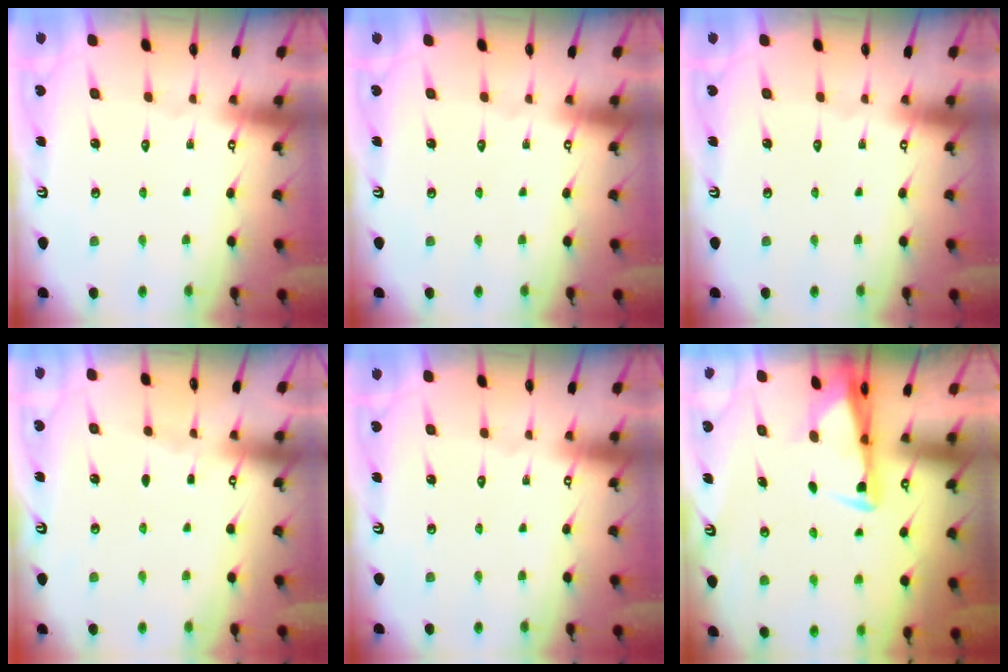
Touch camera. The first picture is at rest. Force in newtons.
{"total": 0.0}
{"total": 0.0}
{"total": 2.2, "press": 2.2, "slide": 0.4}
{"total": 0.0}
{"total": 2.9, "press": 2.9, "slide": 0.6}